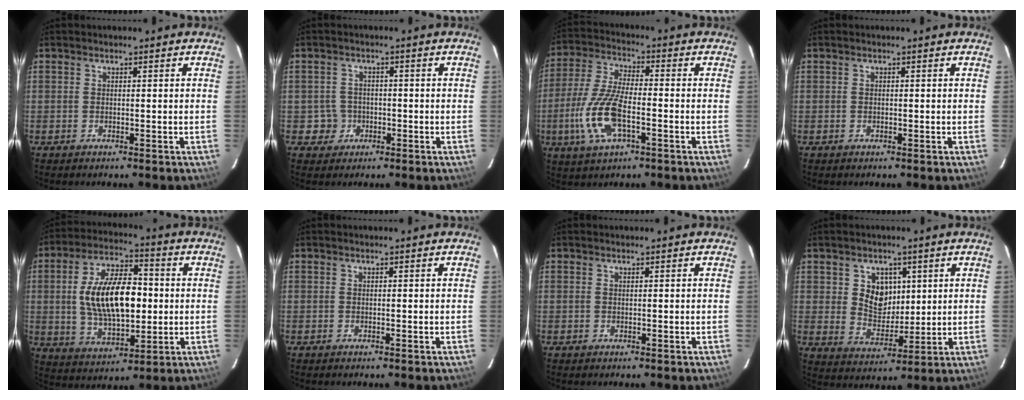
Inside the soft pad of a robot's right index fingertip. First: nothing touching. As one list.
[{"total": 3.8, "force": [-1.1, 3.6, -0.1], "torque": [-0.001, 0.020, -0.014]}, {"total": 12.9, "force": [-4.1, 4.6, 11.3], "torque": [-0.250, -0.005, -0.081]}, {"total": 0.0}, {"total": 17.2, "force": [0.6, 8.4, 15.0], "torque": [-0.274, 0.014, 0.019]}, {"total": 0.0}, {"total": 0.0}, {"total": 7.5, "force": [2.4, 6.1, 3.7], "torque": [-0.063, 0.005, 0.054]}]